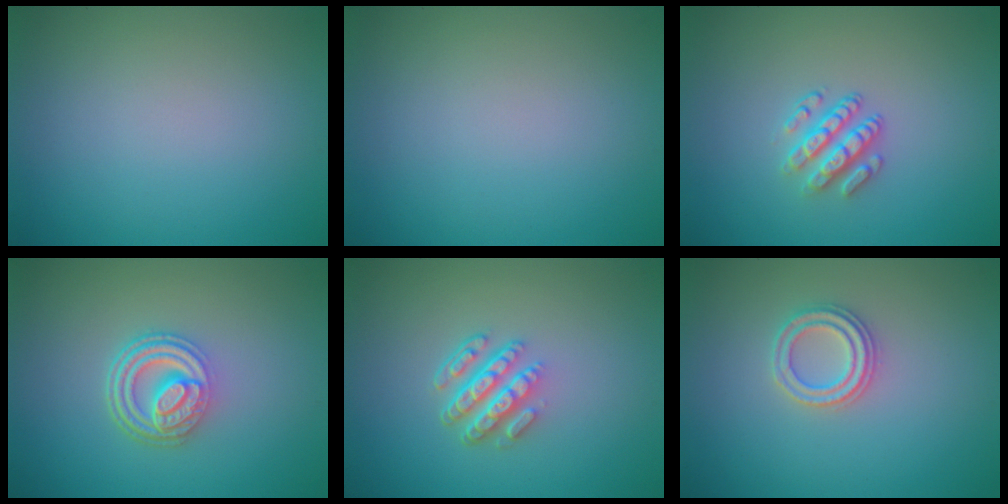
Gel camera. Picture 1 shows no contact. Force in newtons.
{"total": 0.0}
{"total": 2.9, "press": 2.4, "slide": 1.6}
{"total": 4.8, "press": 3.4, "slide": 3.3}
{"total": 4.3, "press": 3.0, "slide": 3.1}
{"total": 2.3, "press": 2.3, "slide": 0.3}